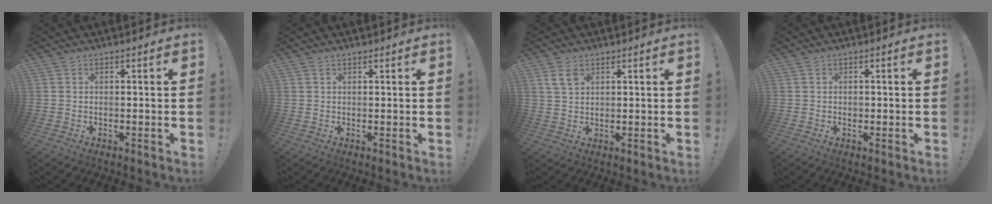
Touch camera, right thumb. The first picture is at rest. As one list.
[{"total": 0.7, "force": [0.6, 0.3, 0.3], "torque": [0.001, -0.004, 0.010]}, {"total": 4.4, "force": [2.2, 2.6, 2.7], "torque": [-0.044, -0.005, 0.043]}, {"total": 0.9, "force": [-0.3, 0.8, 0.2], "torque": [-0.001, 0.003, -0.007]}]